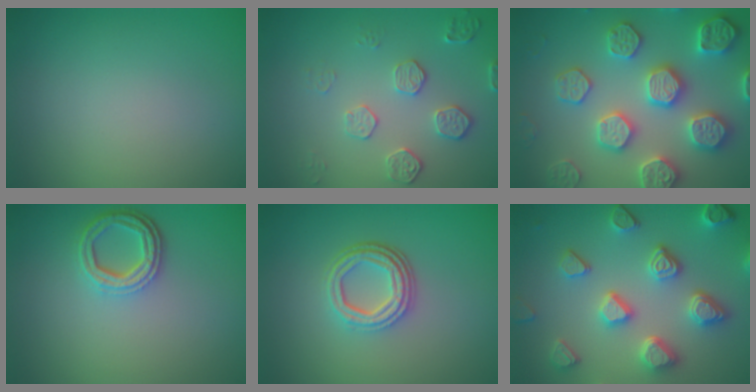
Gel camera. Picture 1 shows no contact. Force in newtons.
{"total": 2.2, "press": 1.8, "slide": 1.2}
{"total": 6.3, "press": 6.2, "slide": 1.5}
{"total": 3.6, "press": 2.8, "slide": 2.3}
{"total": 4.4, "press": 3.3, "slide": 2.9}
{"total": 5.6, "press": 5.2, "slide": 2.1}